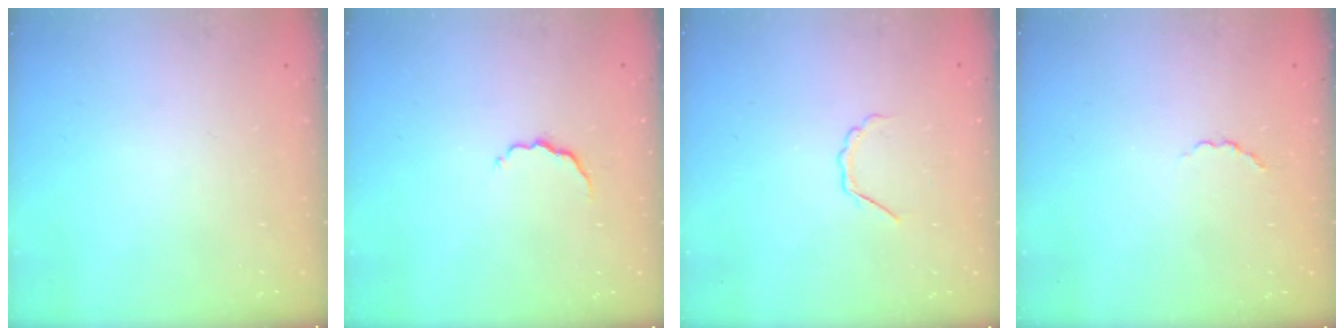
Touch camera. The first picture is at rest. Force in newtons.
{"total": 5.1, "press": 5.0, "slide": 1.1}
{"total": 3.5, "press": 3.5, "slide": 0.7}
{"total": 2.2, "press": 2.0, "slide": 0.8}